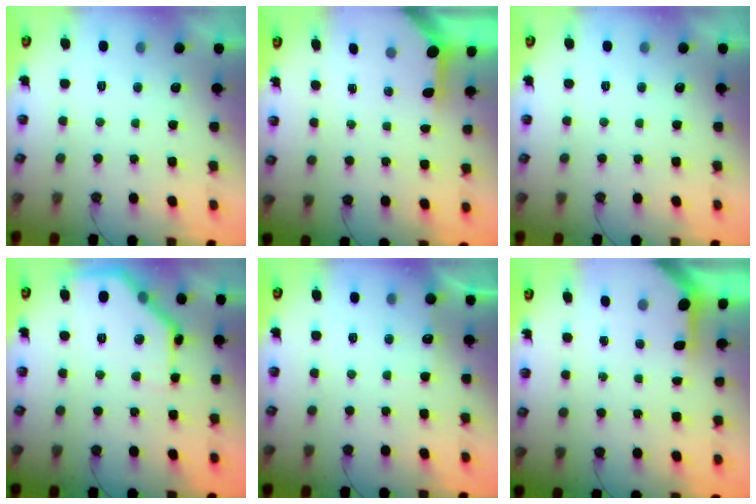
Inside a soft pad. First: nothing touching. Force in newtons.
{"total": 3.6, "press": 3.5, "slide": 0.5}
{"total": 0.0}
{"total": 10.9, "press": 10.9, "slide": 0.4}
{"total": 4.3, "press": 4.2, "slide": 0.6}
{"total": 3.9, "press": 3.9, "slide": 0.3}